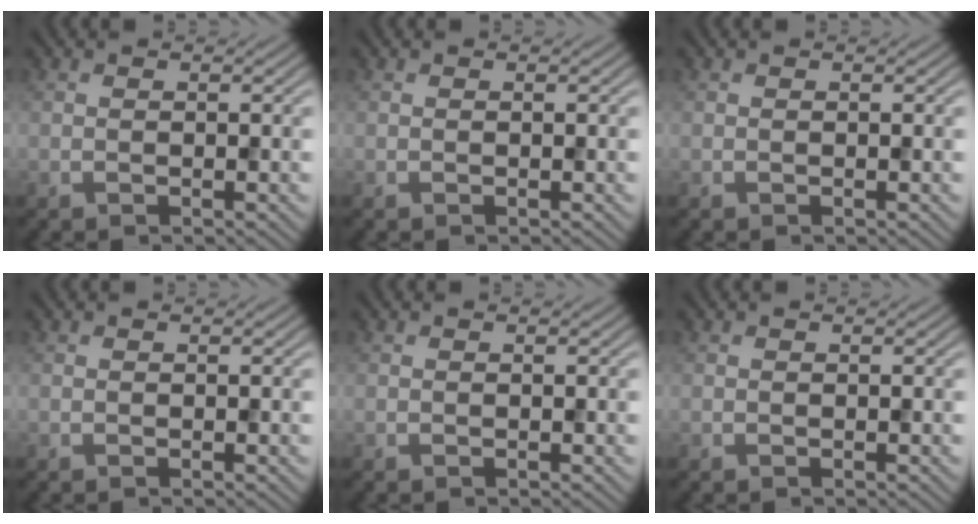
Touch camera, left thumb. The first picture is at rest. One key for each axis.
{"total": 0.0}
{"total": 0.0}
{"total": 0.0}
{"total": 0.0}
{"total": 0.0}